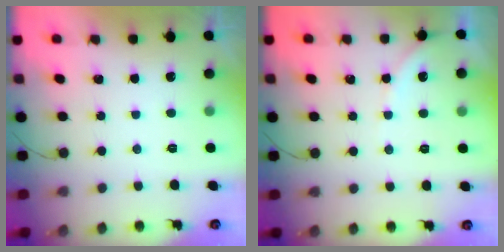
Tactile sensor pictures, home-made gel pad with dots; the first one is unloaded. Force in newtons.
{"total": 3.3, "press": 3.2, "slide": 0.6}